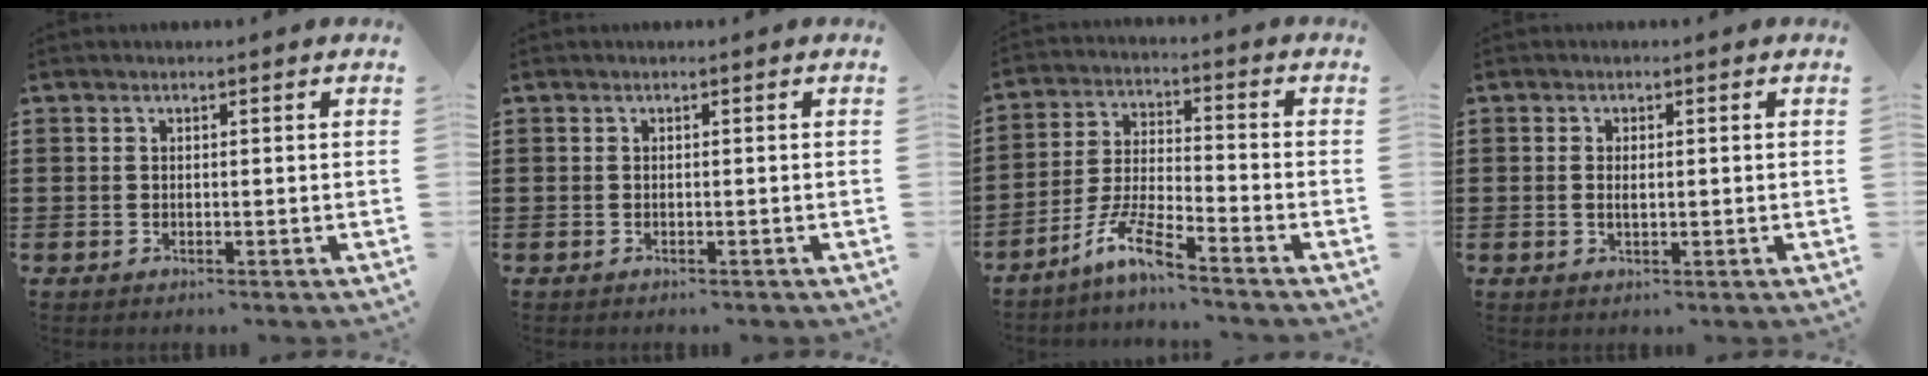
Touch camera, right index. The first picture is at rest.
{"total": 0.0}
{"total": 7.4, "force": [-6.0, 0.2, 4.4], "torque": [-0.106, -0.014, -0.119]}
{"total": 1.5, "force": [0.0, 0.6, 1.4], "torque": [-0.026, 0.002, -0.001]}